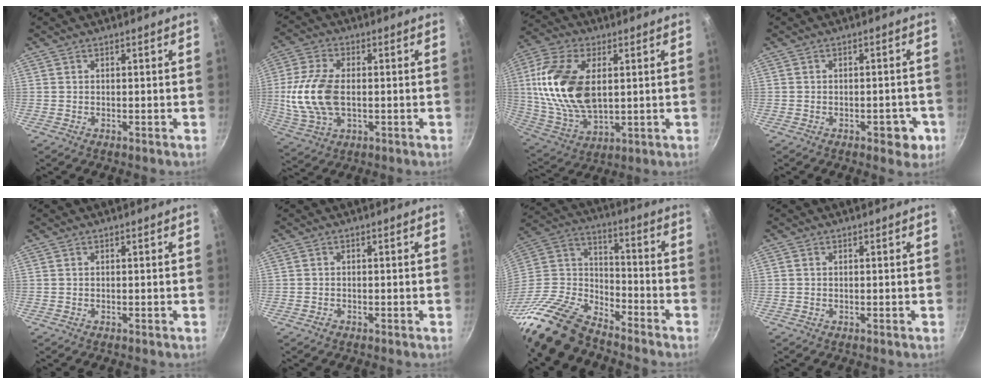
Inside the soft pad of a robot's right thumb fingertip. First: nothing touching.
{"total": 13.1, "force": [-0.5, 7.4, 10.8], "torque": [-0.220, 0.010, -0.011]}
{"total": 19.2, "force": [3.1, 11.0, 15.4], "torque": [-0.293, -0.005, 0.063]}
{"total": 5.1, "force": [-2.0, 2.8, 3.7], "torque": [-0.020, 0.017, -0.020]}
{"total": 0.0}
{"total": 0.9, "force": [-0.6, 0.6, 0.3], "torque": [-0.006, 0.004, -0.011]}
{"total": 20.1, "force": [-15.2, 9.4, 9.2], "torque": [-0.168, 0.084, -0.300]}
{"total": 0.0}